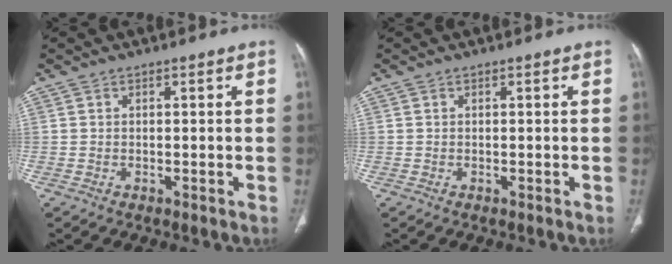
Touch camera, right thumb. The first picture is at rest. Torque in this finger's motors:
{"motor_torque": [0.00, 0.00, -0.02, -0.01, 0.00]}